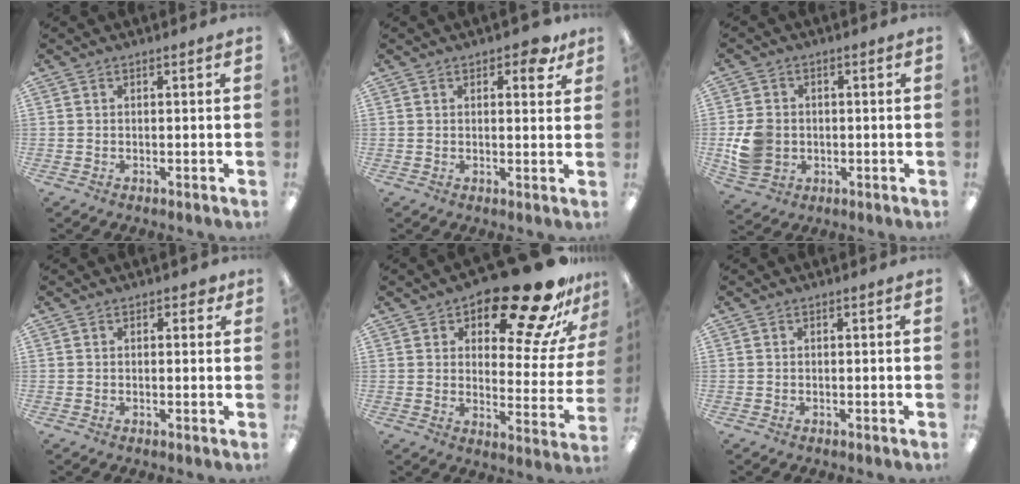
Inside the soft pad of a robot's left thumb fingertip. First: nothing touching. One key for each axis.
{"total": 3.9, "fx": 2.3, "fy": 2.0, "fz": 2.5, "tx": -0.022, "ty": -0.005, "tz": 0.034}
{"total": 8.3, "fx": -0.8, "fy": 7.2, "fz": 4.1, "tx": -0.085, "ty": 0.012, "tz": -0.012}
{"total": 1.7, "fx": 0.8, "fy": 1.1, "fz": 1.0, "tx": -0.013, "ty": 0.002, "tz": 0.012}
{"total": 21.2, "fx": 16.2, "fy": 6.8, "fz": 11.8, "tx": -0.154, "ty": -0.117, "tz": 0.260}
{"total": 0.0}